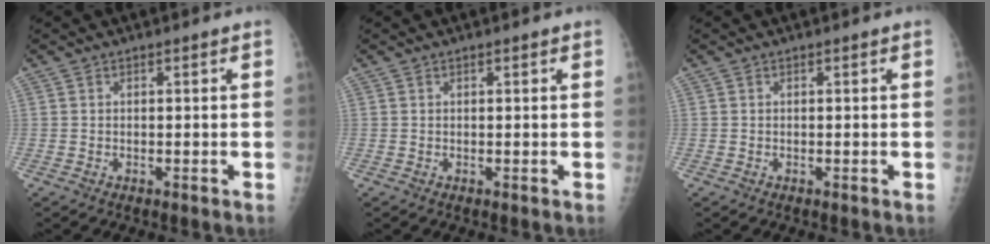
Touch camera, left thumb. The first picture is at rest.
{"total": 0.5, "force": [0.2, 0.1, 0.5], "torque": [-0.008, 0.001, 0.003]}
{"total": 0.0}